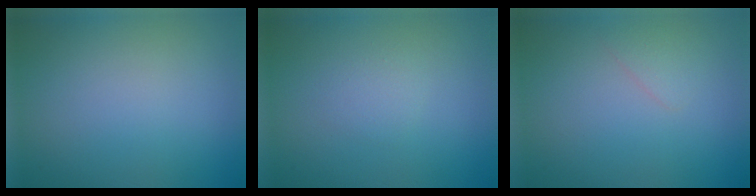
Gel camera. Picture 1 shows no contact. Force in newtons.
{"total": 1.0, "press": 1.0, "slide": 0.0}
{"total": 0.9, "press": 0.9, "slide": 0.0}